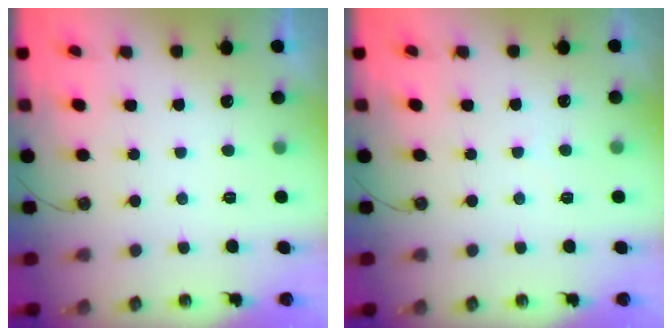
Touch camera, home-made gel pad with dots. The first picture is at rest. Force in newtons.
{"total": 3.2, "press": 3.1, "slide": 0.6}